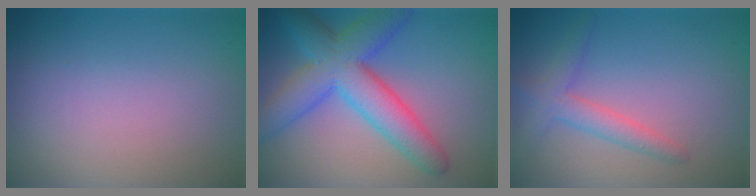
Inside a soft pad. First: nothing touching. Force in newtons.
{"total": 7.7, "press": 7.7, "slide": 0.2}
{"total": 2.7, "press": 2.7, "slide": 0.3}